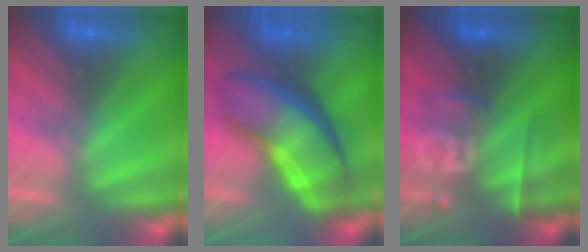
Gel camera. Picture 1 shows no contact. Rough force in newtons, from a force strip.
{"total": 7.8}
{"total": 2.4}